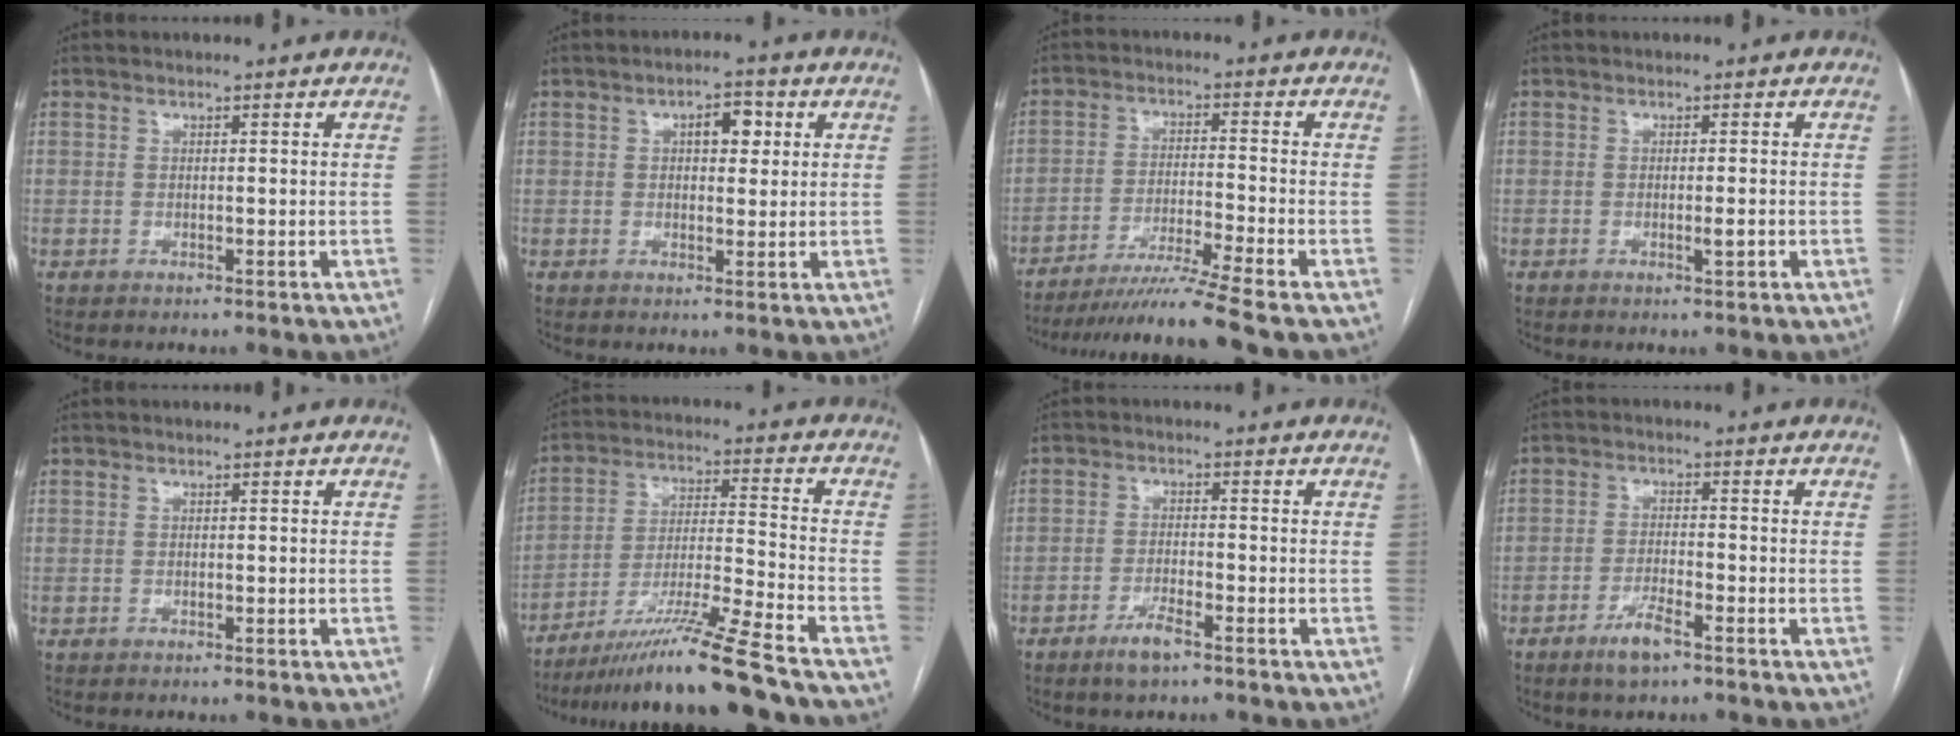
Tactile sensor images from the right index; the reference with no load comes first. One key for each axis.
{"total": 4.2, "fx": 1.3, "fy": 2.0, "fz": 3.4, "tx": -0.051, "ty": 0.014, "tz": 0.019}
{"total": 10.7, "fx": -8.9, "fy": -3.1, "fz": 5.1, "tx": -0.078, "ty": -0.032, "tz": -0.152}
{"total": 1.5, "fx": -0.6, "fy": -0.1, "fz": 1.4, "tx": -0.027, "ty": -0.003, "tz": -0.008}
{"total": 0.0}
{"total": 15.2, "fx": -12.2, "fy": -2.2, "fz": 8.9, "tx": -0.162, "ty": -0.020, "tz": -0.213}
{"total": 3.9, "fx": -2.7, "fy": 0.6, "fz": 2.8, "tx": -0.059, "ty": -0.004, "tz": -0.049}
{"total": 4.4, "fx": -2.9, "fy": 0.7, "fz": 3.2, "tx": -0.064, "ty": -0.004, "tz": -0.054}